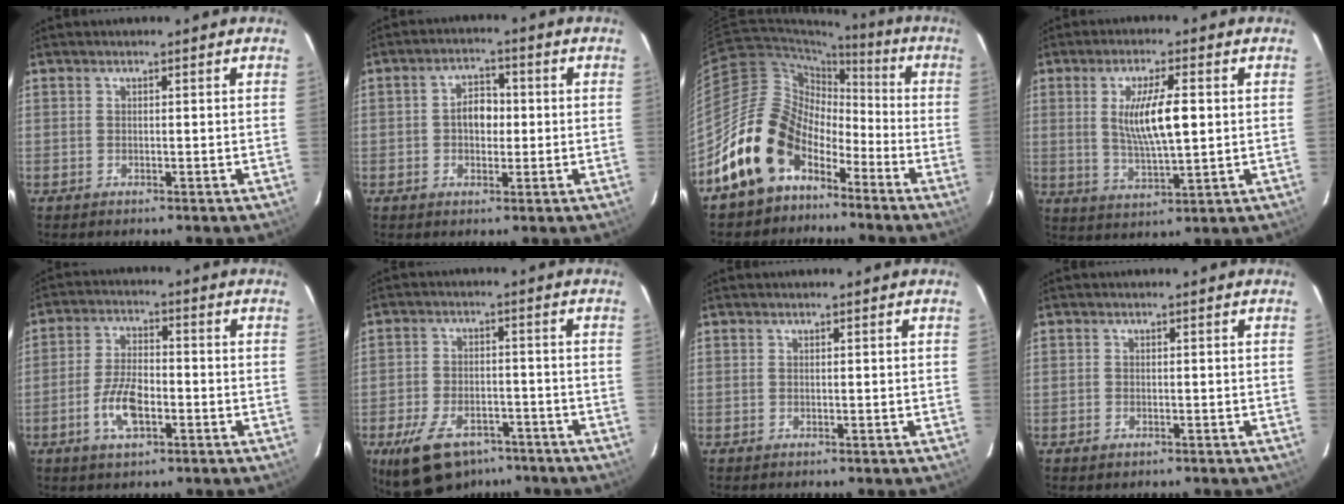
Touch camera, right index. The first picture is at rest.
{"total": 4.8, "force": [-0.1, 3.5, 3.4], "torque": [-0.058, 0.015, -0.002]}
{"total": 14.6, "force": [-8.9, 9.8, 6.1], "torque": [-0.121, 0.030, -0.152]}
{"total": 9.7, "force": [1.4, 2.2, 9.3], "torque": [-0.167, -0.004, 0.031]}
{"total": 8.0, "force": [-3.2, 3.6, 6.4], "torque": [-0.132, 0.002, -0.057]}
{"total": 13.7, "force": [-9.0, 7.3, 7.2], "torque": [-0.163, -0.007, -0.141]}
{"total": 0.0}
{"total": 1.3, "force": [-0.8, 0.9, 0.4], "torque": [-0.009, -0.001, -0.012]}